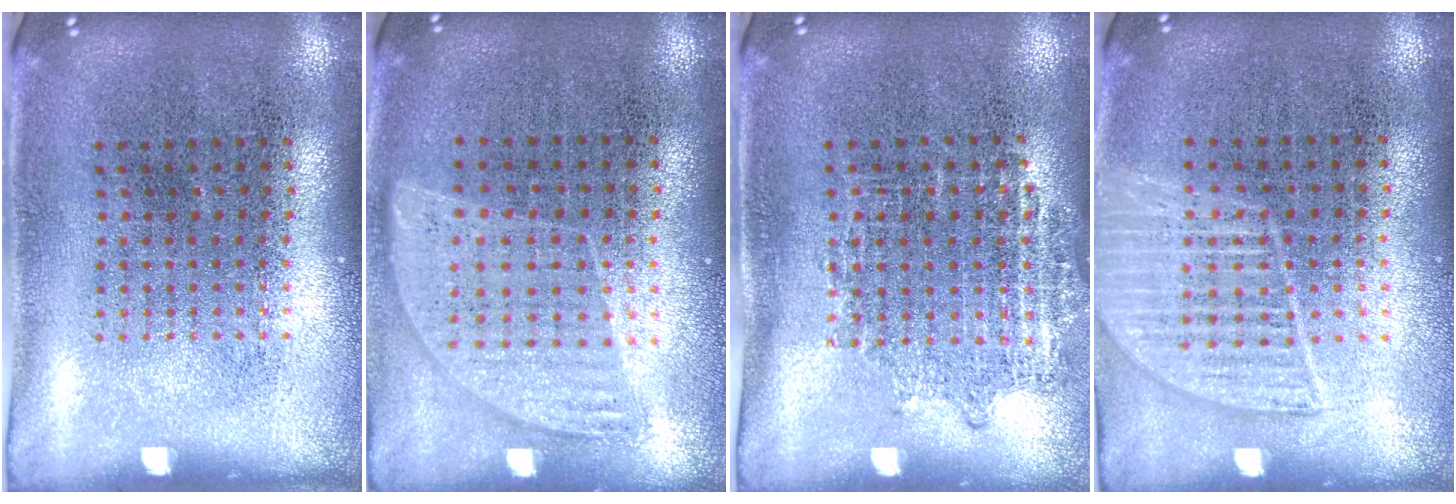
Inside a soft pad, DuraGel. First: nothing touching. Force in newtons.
{"total": 0.9, "press": 0.8, "slide": 0.3}
{"total": 0.9, "press": 0.8, "slide": 0.3}
{"total": 1.4, "press": 1.3, "slide": 0.6}